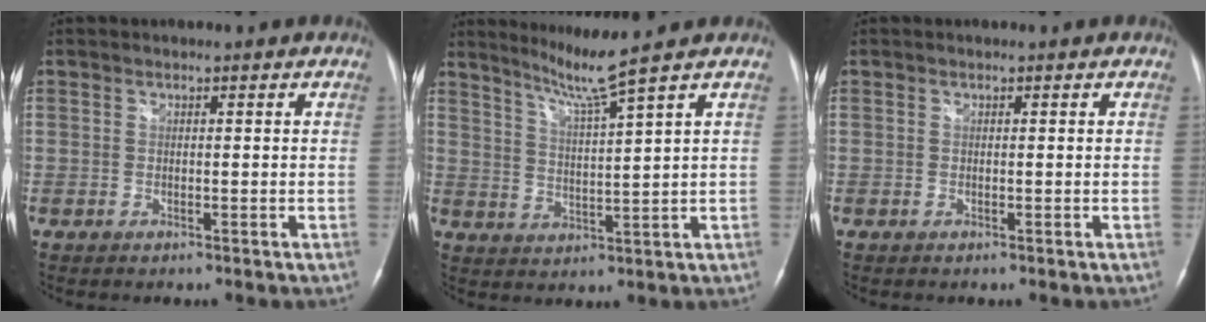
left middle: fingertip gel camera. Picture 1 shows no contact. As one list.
[{"total": 6.0, "force": [4.7, -2.6, 2.6], "torque": [-0.054, -0.023, 0.092]}, {"total": 0.0}]